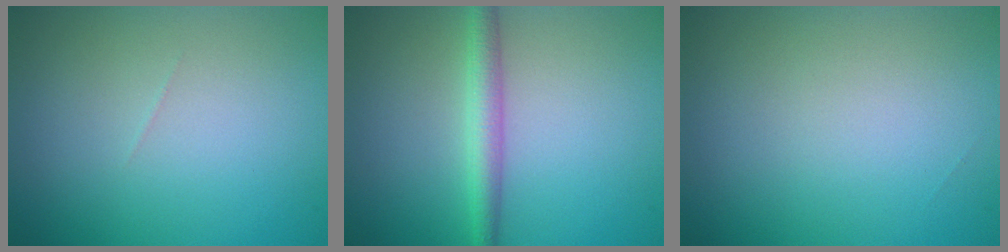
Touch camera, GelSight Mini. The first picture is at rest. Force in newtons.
{"total": 2.5, "press": 2.5, "slide": 0.1}
{"total": 0.0}